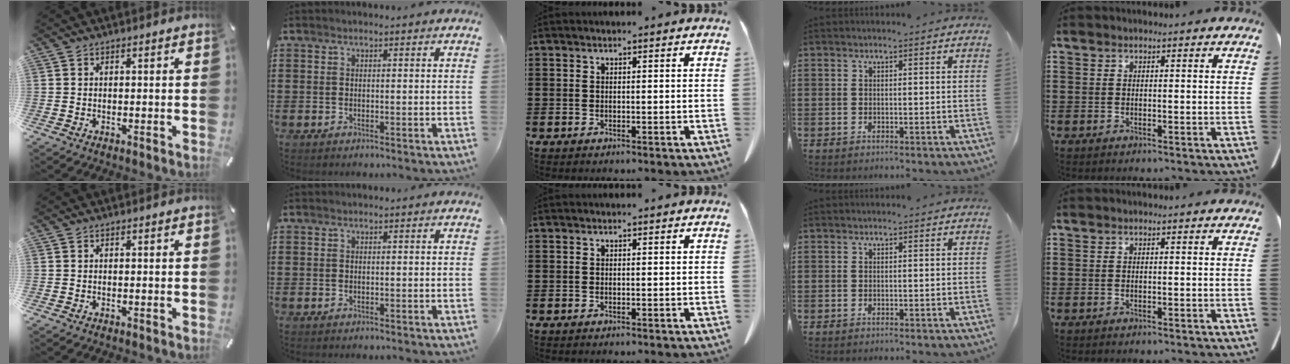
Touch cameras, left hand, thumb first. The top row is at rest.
{}